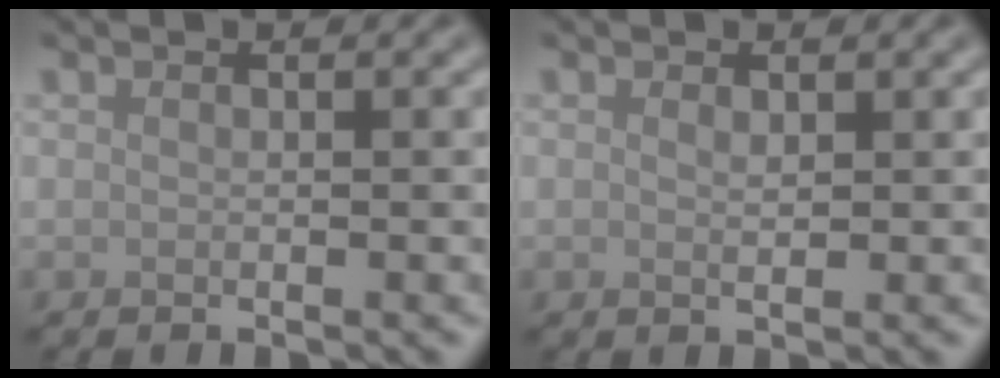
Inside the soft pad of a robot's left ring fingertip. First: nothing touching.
{"total": 0.8, "force": [0.3, 0.4, 0.7], "torque": [-0.010, -0.003, 0.006]}